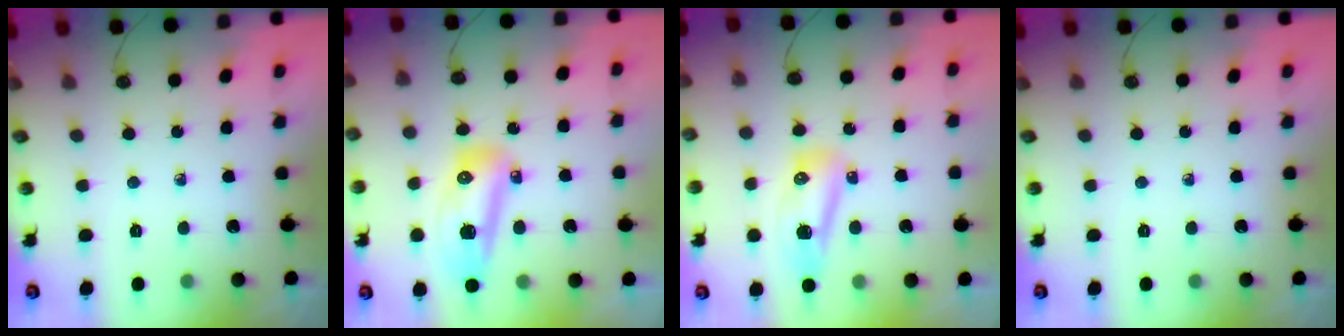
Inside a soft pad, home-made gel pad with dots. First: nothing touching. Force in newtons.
{"total": 14.4, "press": 13.4, "slide": 5.2}
{"total": 17.2, "press": 11.0, "slide": 13.2}
{"total": 0.0}